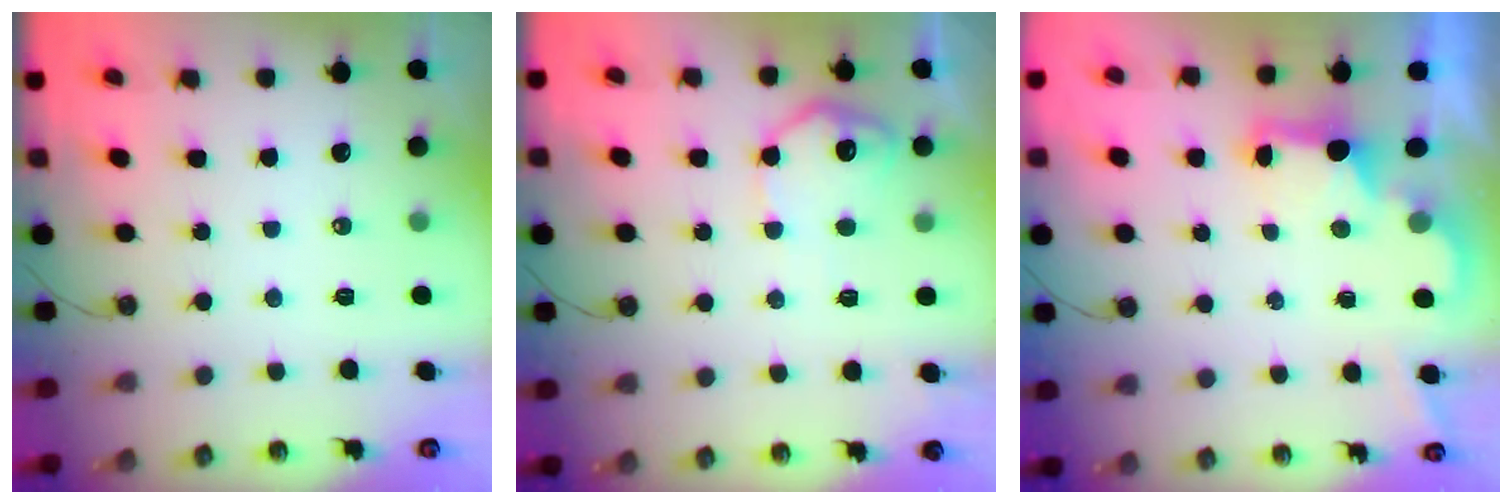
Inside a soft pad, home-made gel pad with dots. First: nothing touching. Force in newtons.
{"total": 11.2, "press": 11.2, "slide": 0.6}
{"total": 2.2, "press": 2.1, "slide": 0.6}